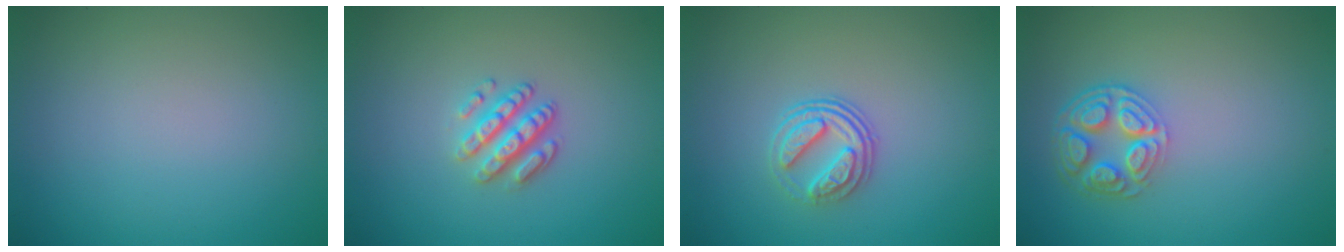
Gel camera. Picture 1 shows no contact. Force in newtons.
{"total": 3.0, "press": 2.6, "slide": 1.5}
{"total": 3.1, "press": 2.6, "slide": 1.7}
{"total": 4.5, "press": 3.4, "slide": 2.9}